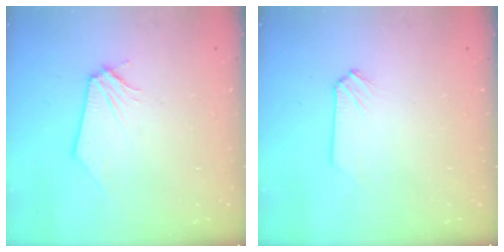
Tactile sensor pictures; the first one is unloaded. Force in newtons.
{"total": 0.0}